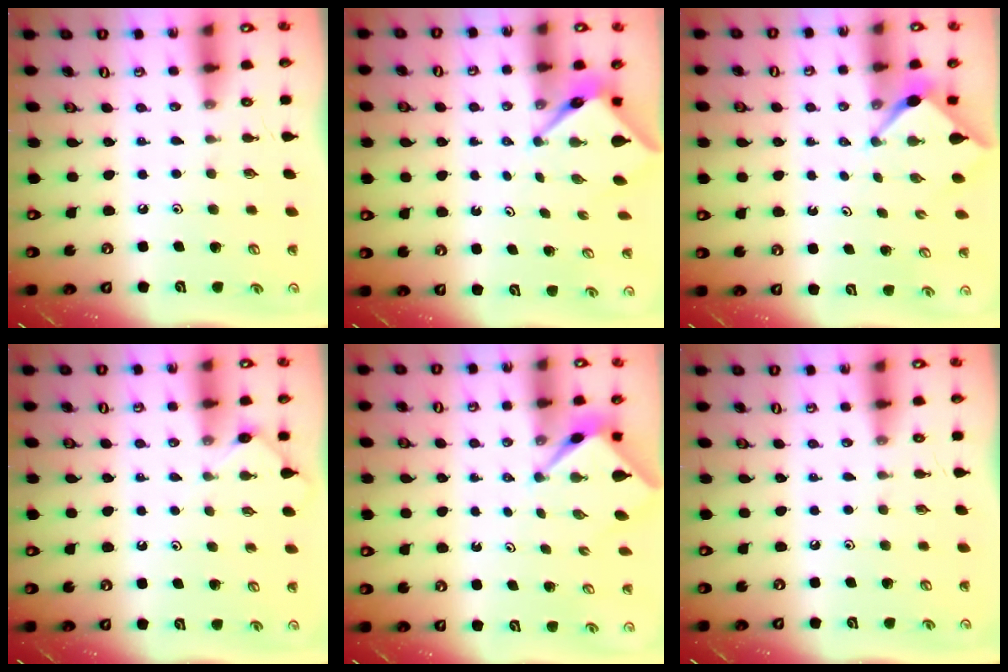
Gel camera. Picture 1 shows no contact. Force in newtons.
{"total": 3.9, "press": 3.9, "slide": 0.2}
{"total": 2.7, "press": 2.7, "slide": 0.4}
{"total": 3.0, "press": 3.0, "slide": 0.4}
{"total": 2.5, "press": 2.4, "slide": 0.3}
{"total": 0.0}